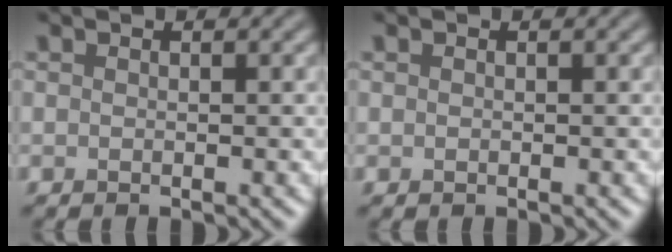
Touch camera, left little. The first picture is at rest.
{"total": 0.0}